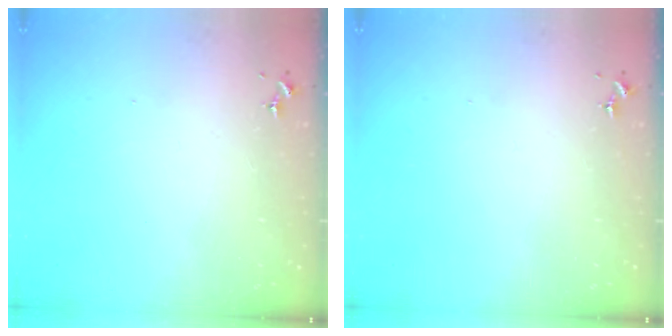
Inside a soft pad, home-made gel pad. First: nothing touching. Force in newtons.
{"total": 0.0}